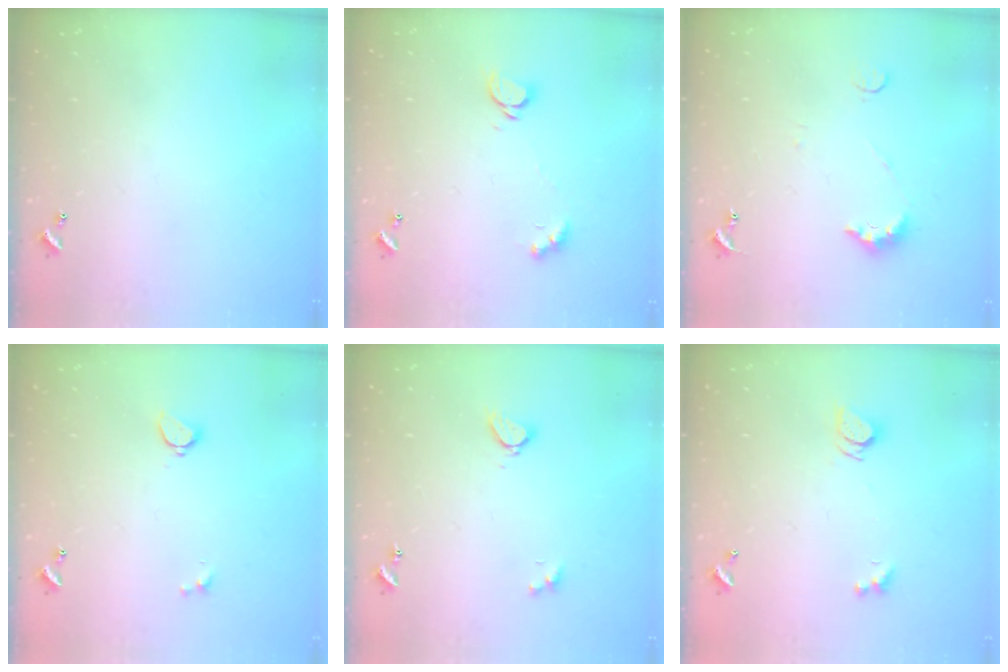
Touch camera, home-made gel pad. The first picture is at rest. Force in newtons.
{"total": 2.1, "press": 2.1, "slide": 0.3}
{"total": 3.7, "press": 3.6, "slide": 0.8}
{"total": 1.7, "press": 1.6, "slide": 0.5}
{"total": 2.2, "press": 2.2, "slide": 0.3}
{"total": 2.3, "press": 2.3, "slide": 0.2}